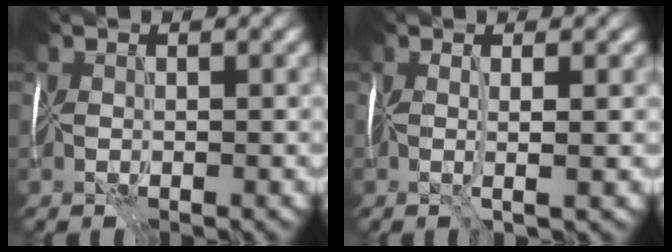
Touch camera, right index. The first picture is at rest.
{"total": 2.1, "force": [0.1, 0.1, 2.1], "torque": [-0.032, 0.001, -0.002]}